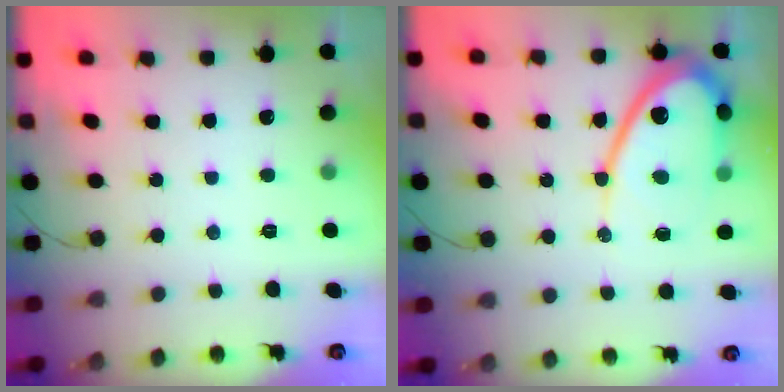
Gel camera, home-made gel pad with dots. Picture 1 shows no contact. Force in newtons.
{"total": 13.0, "press": 12.9, "slide": 1.2}